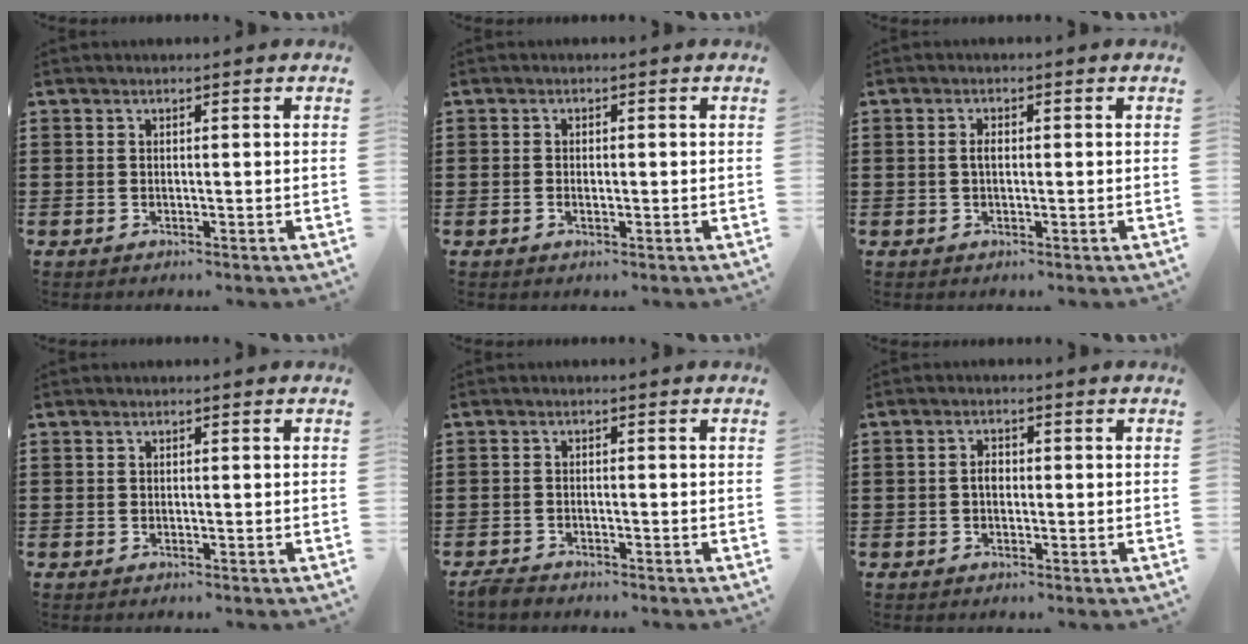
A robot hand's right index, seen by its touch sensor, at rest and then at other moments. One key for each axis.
{"total": 1.0, "fx": -0.2, "fy": 0.5, "fz": 0.8, "tx": -0.016, "ty": 0.001, "tz": -0.004}
{"total": 1.4, "fx": 0.0, "fy": 0.6, "fz": 1.3, "tx": -0.026, "ty": 0.003, "tz": -0.001}
{"total": 0.0}
{"total": 1.6, "fx": -1.6, "fy": 0.3, "fz": 0.1, "tx": -0.014, "ty": -0.001, "tz": -0.034}
{"total": 1.9, "fx": -0.2, "fy": 1.1, "fz": 1.5, "tx": -0.029, "ty": 0.005, "tz": -0.005}